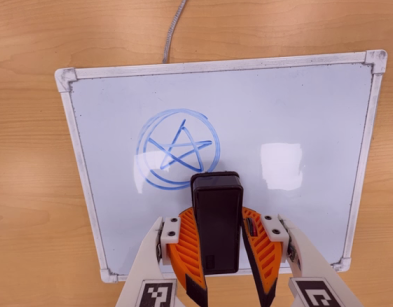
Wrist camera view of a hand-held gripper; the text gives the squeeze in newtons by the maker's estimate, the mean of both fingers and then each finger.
{"total": 10.5, "left": 9.3, "right": 11.7}